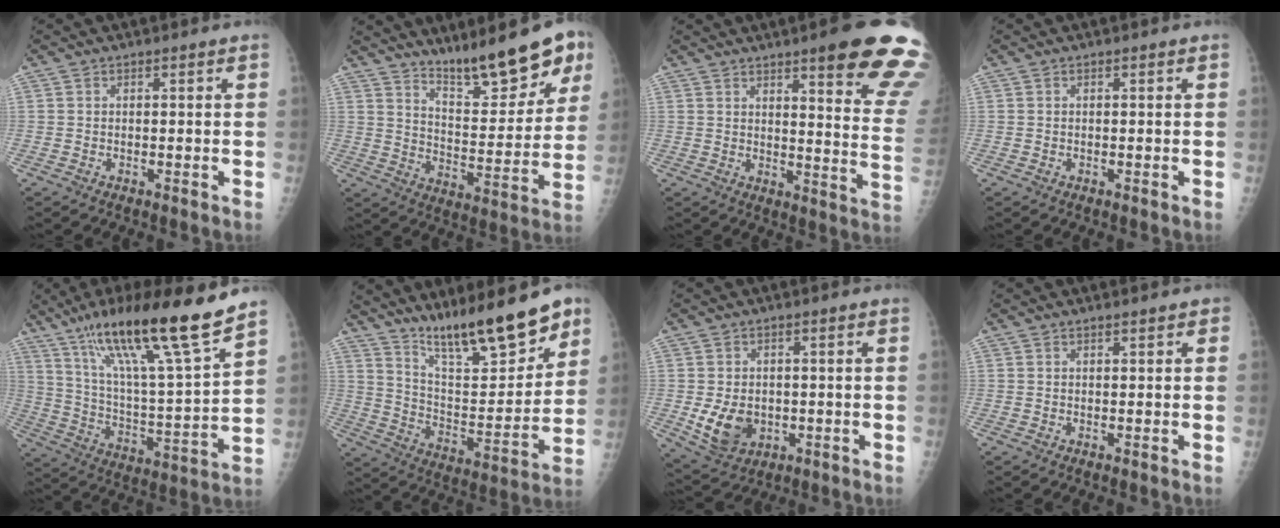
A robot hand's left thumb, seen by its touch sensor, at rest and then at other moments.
{"total": 16.7, "force": [11.9, 4.2, 10.9], "torque": [-0.115, -0.074, 0.194]}
{"total": 20.0, "force": [12.8, 3.0, 15.1], "torque": [-0.162, -0.062, 0.155]}
{"total": 0.0}
{"total": 22.9, "force": [16.0, 1.6, 16.2], "torque": [-0.255, -0.062, 0.280]}
{"total": 19.4, "force": [14.4, 4.7, 12.1], "torque": [-0.152, -0.084, 0.248]}
{"total": 8.0, "force": [-1.2, 6.2, 5.0], "torque": [-0.070, -0.004, -0.003]}
{"total": 0.7, "force": [0.5, 0.3, 0.5], "torque": [-0.003, 0.001, 0.004]}